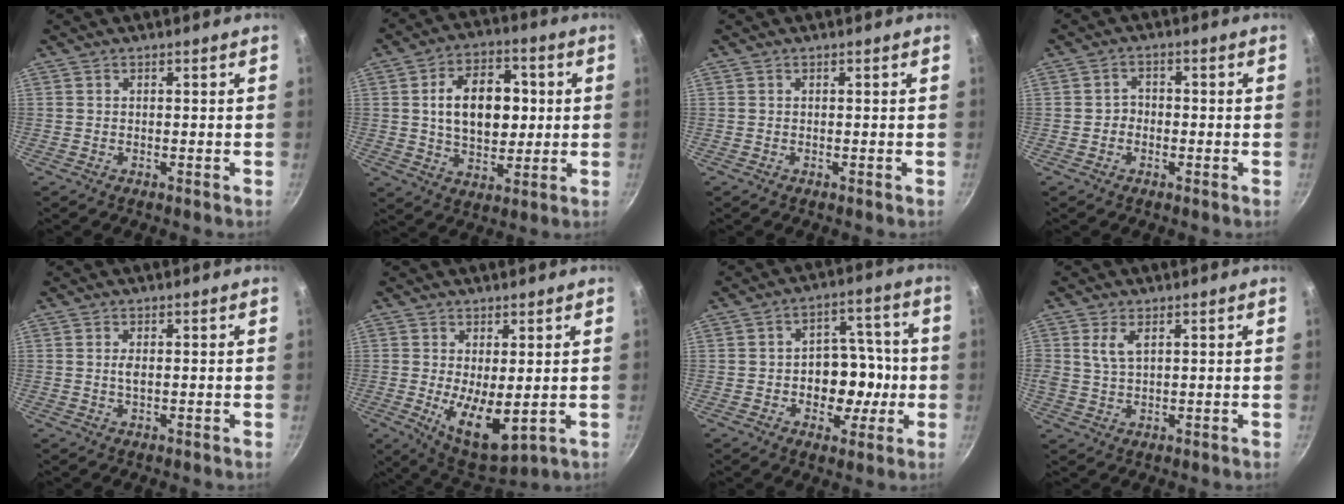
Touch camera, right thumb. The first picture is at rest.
{"total": 14.9, "force": [1.8, 9.9, 11.0], "torque": [-0.138, 0.006, 0.027]}
{"total": 0.0}
{"total": 2.7, "force": [-0.9, 2.3, 1.2], "torque": [-0.001, 0.012, -0.017]}
{"total": 1.5, "force": [0.1, 0.6, 1.3], "torque": [-0.029, -0.001, 0.002]}
{"total": 10.3, "force": [-0.5, 4.4, 9.2], "torque": [-0.136, -0.026, 0.008]}
{"total": 11.4, "force": [-1.9, 8.4, 7.4], "torque": [-0.052, 0.027, -0.028]}
{"total": 4.0, "force": [1.6, 2.2, 3.0], "torque": [-0.057, -0.007, 0.033]}